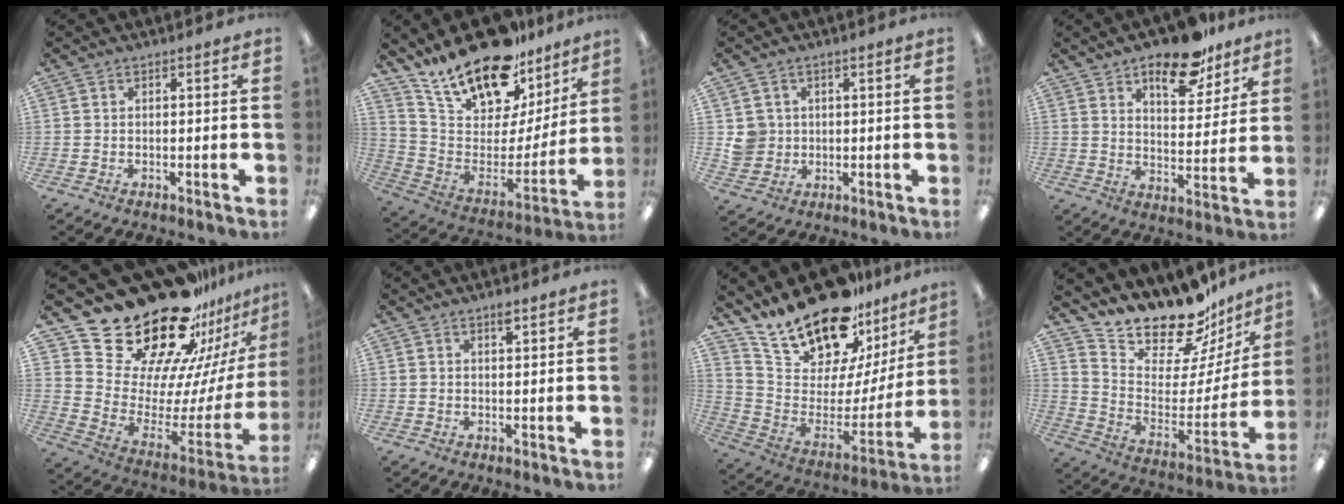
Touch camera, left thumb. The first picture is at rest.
{"total": 21.4, "force": [17.9, 8.1, 8.4], "torque": [-0.163, -0.132, 0.319]}
{"total": 5.0, "force": [0.9, 4.8, 0.8], "torque": [-0.011, 0.006, 0.019]}
{"total": 14.7, "force": [10.5, 6.3, 8.1], "torque": [-0.107, -0.057, 0.176]}
{"total": 30.2, "force": [22.8, 14.3, 13.6], "torque": [-0.205, -0.184, 0.433]}
{"total": 1.9, "force": [1.4, 0.5, 1.2], "torque": [-0.018, -0.002, 0.022]}
{"total": 21.1, "force": [18.8, 6.4, 6.9], "torque": [-0.145, -0.153, 0.335]}
{"total": 18.9, "force": [17.4, 5.8, 4.6], "torque": [-0.075, -0.156, 0.302]}